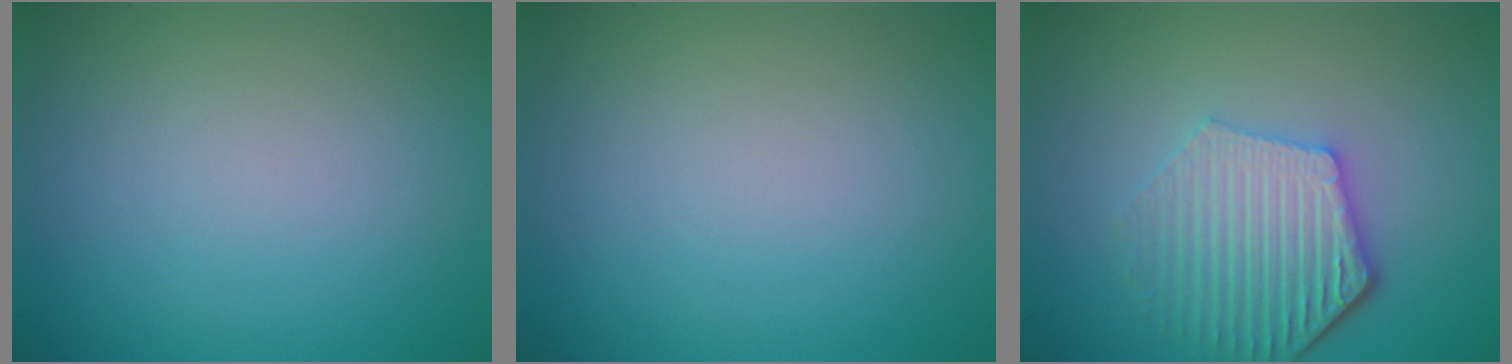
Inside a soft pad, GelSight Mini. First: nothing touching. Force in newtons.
{"total": 0.0}
{"total": 5.4, "press": 4.2, "slide": 3.4}